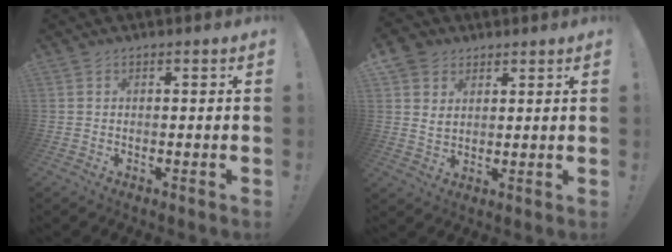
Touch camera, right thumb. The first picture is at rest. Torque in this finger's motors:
{"motor_torque": [-0.32, 0.37, 0.13, 0.01, 0.07]}